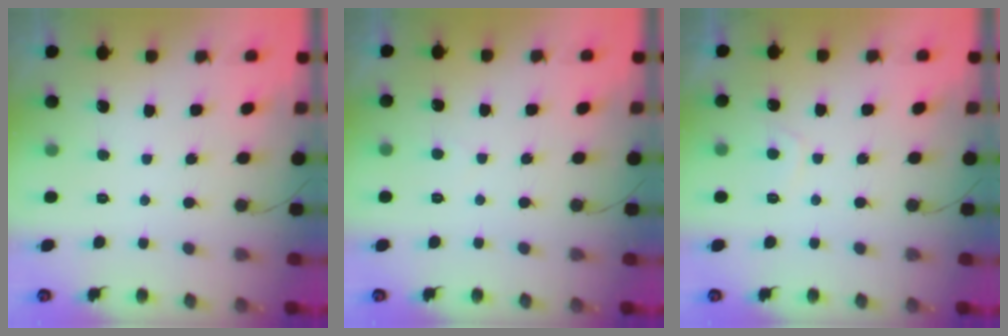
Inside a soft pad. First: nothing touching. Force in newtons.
{"total": 2.8, "press": 2.8, "slide": 0.3}
{"total": 2.3, "press": 2.2, "slide": 0.6}